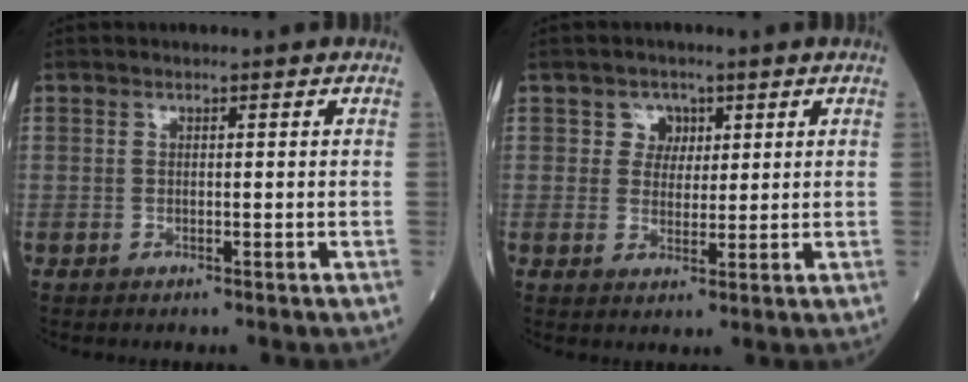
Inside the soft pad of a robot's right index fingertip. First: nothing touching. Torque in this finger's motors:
{"motor_torque": [0.01, 0.00, 0.00, 0.00]}